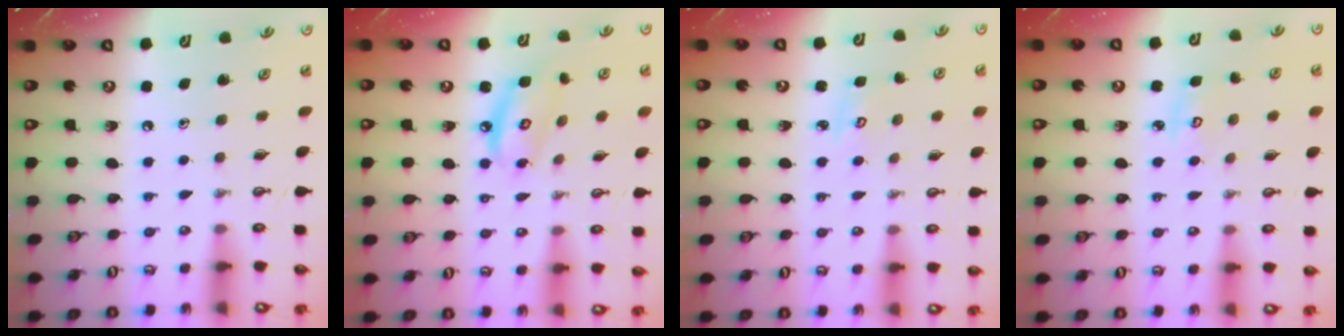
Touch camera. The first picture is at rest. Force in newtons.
{"total": 7.7, "press": 7.7, "slide": 0.6}
{"total": 2.6, "press": 2.6, "slide": 0.3}
{"total": 4.0, "press": 4.0, "slide": 0.3}